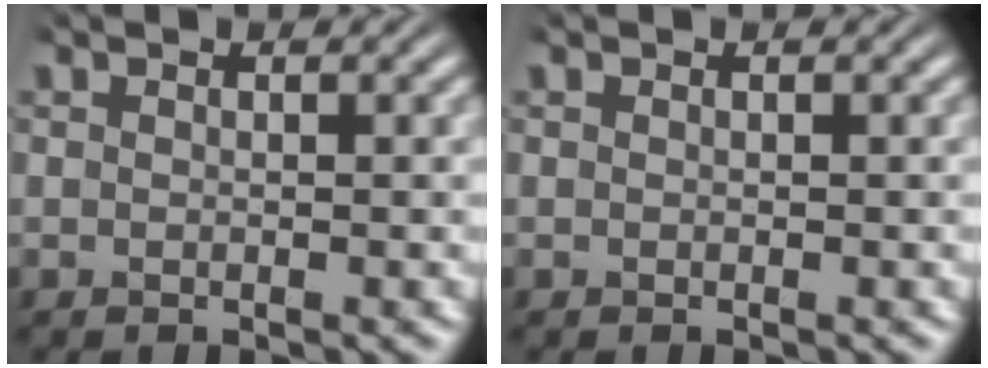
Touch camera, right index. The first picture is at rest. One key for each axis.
{"total": 0.0}